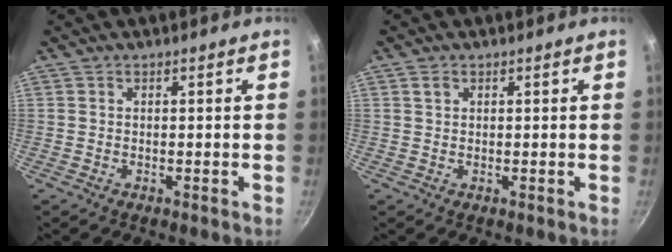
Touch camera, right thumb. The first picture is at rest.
{"total": 1.3, "force": [0.6, 1.0, 0.6], "torque": [-0.008, 0.001, 0.011]}